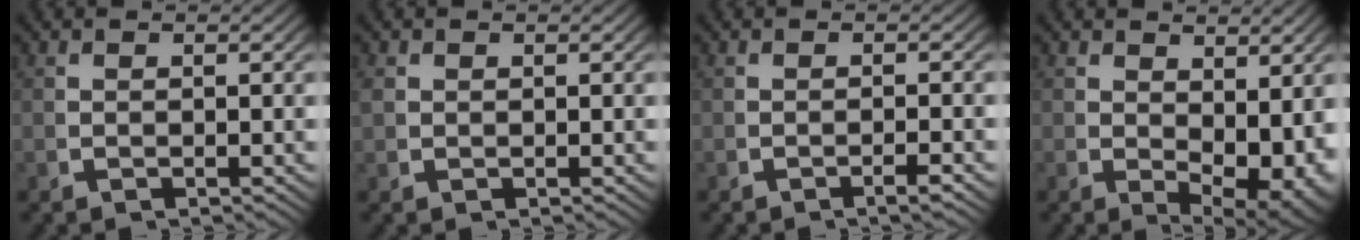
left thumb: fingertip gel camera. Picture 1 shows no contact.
{"total": 1.0, "force": [0.4, 0.8, 0.3], "torque": [-0.014, -0.008, 0.016]}
{"total": 1.2, "force": [-0.8, 0.0, 0.9], "torque": [-0.017, 0.005, -0.017]}
{"total": 5.2, "force": [0.7, 2.9, 4.3], "torque": [-0.069, -0.027, 0.030]}